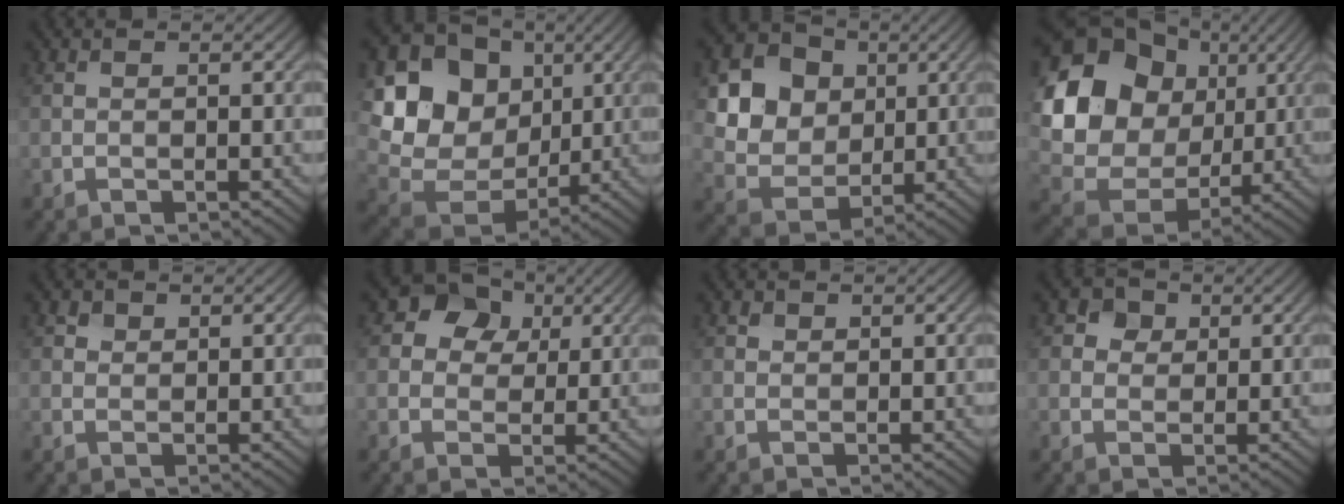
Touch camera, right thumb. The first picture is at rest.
{"total": 16.9, "force": [4.8, 13.9, 8.5], "torque": [-0.243, 0.046, 0.113]}
{"total": 10.9, "force": [3.2, 8.8, 5.5], "torque": [-0.158, 0.010, 0.064]}
{"total": 18.5, "force": [4.2, 15.2, 9.6], "torque": [-0.253, 0.015, 0.098]}
{"total": 1.3, "force": [0.7, 1.0, 0.4], "torque": [-0.005, 0.000, 0.012]}
{"total": 8.9, "force": [3.8, 7.0, 3.9], "torque": [-0.085, 0.026, 0.043]}
{"total": 0.8, "force": [0.5, 0.6, 0.2], "torque": [-0.002, -0.003, 0.009]}
{"total": 3.0, "force": [1.3, 2.4, 1.2], "torque": [-0.021, -0.001, 0.020]}